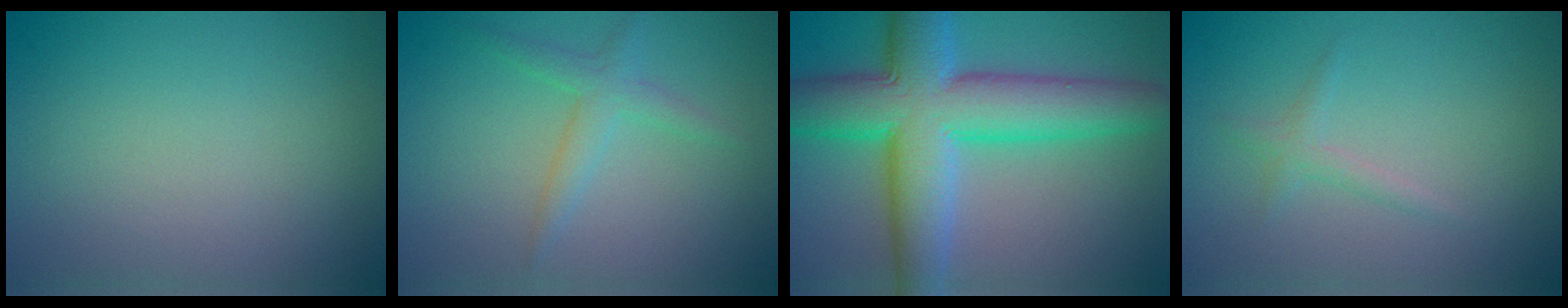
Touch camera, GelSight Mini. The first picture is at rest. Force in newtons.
{"total": 2.0, "press": 2.0, "slide": 0.1}
{"total": 10.9, "press": 10.9, "slide": 0.2}
{"total": 1.1, "press": 1.1, "slide": 0.0}